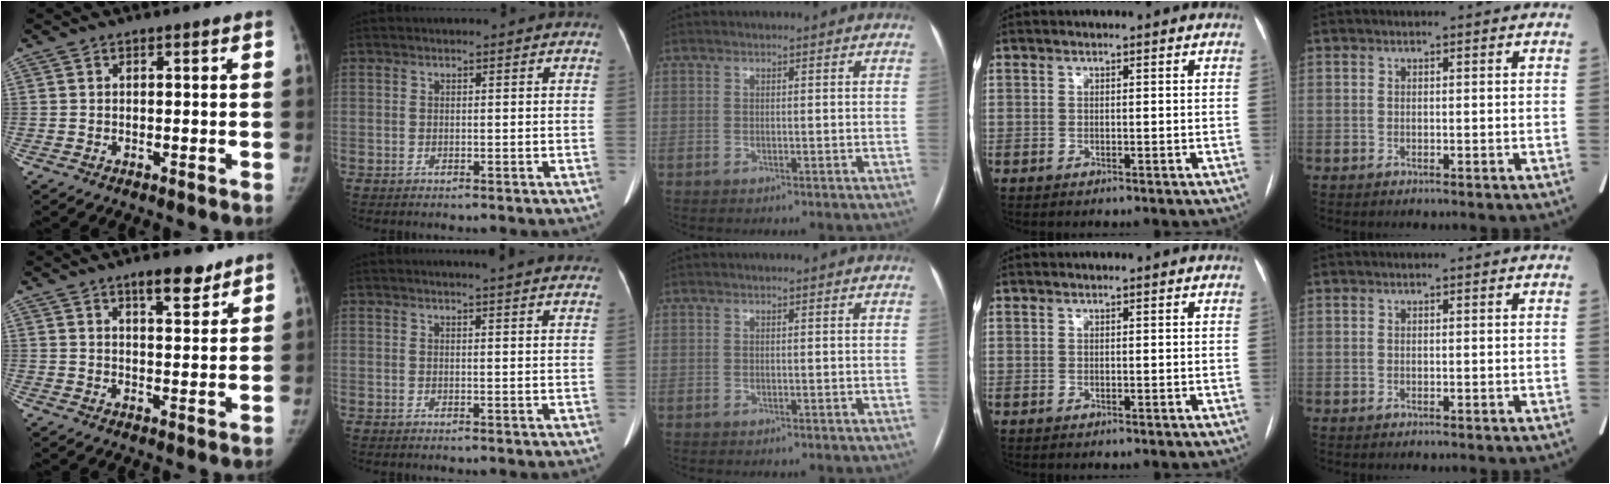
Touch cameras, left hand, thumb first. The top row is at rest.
{"thumb": {"total": 6.5, "force": [4.6, 2.2, 4.0], "torque": [-0.040, -0.030, 0.069]}, "index": {"total": 9.0, "force": [8.2, 0.4, 3.8], "torque": [-0.044, 0.009, 0.078]}}